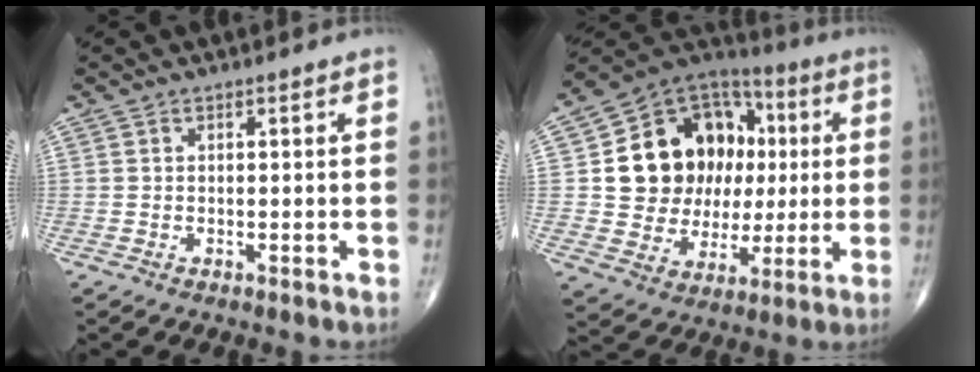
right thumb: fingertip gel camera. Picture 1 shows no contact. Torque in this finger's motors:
{"motor_torque": [0.94, 3.43, 0.73, -0.18, 0.10]}